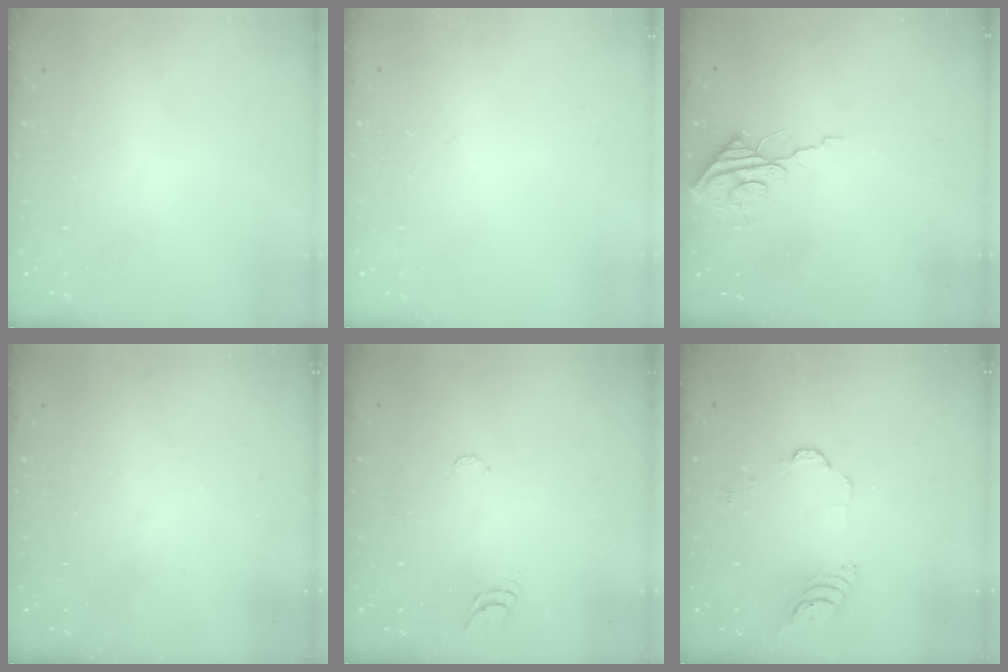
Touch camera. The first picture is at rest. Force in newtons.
{"total": 0.0}
{"total": 8.0, "press": 8.0, "slide": 0.3}
{"total": 0.0}
{"total": 5.3, "press": 5.2, "slide": 0.5}
{"total": 5.3, "press": 5.2, "slide": 0.6}